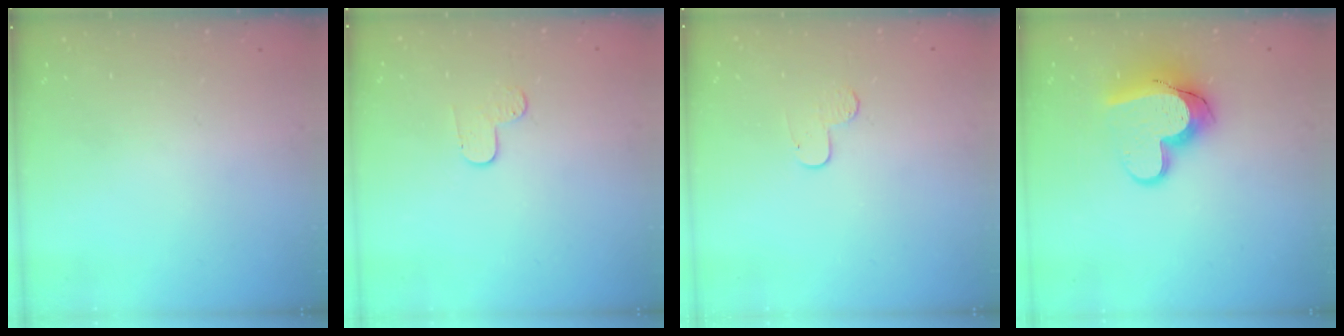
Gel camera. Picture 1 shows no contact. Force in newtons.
{"total": 3.8, "press": 3.8, "slide": 0.3}
{"total": 5.5, "press": 5.5, "slide": 0.5}
{"total": 13.4, "press": 13.4, "slide": 1.1}